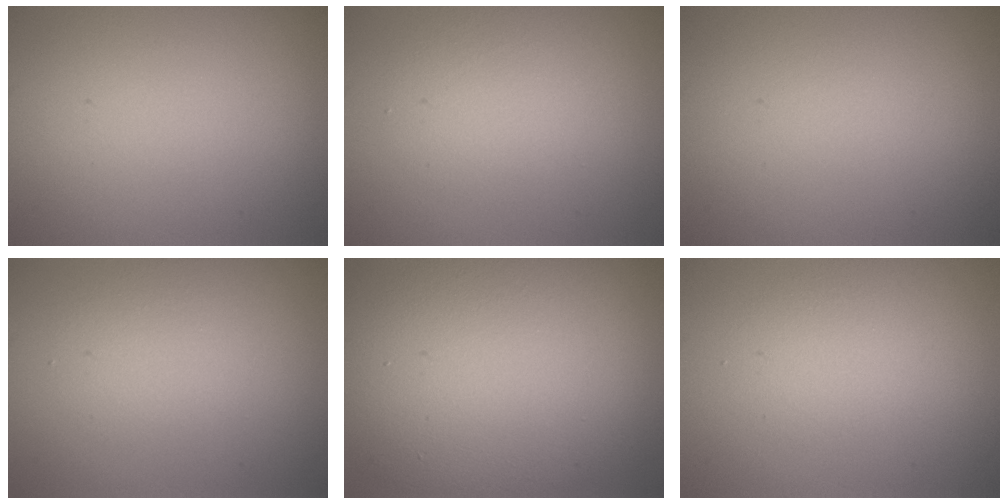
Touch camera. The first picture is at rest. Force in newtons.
{"total": 2.9, "press": 2.9, "slide": 0.2}
{"total": 0.0}
{"total": 2.5, "press": 2.5, "slide": 0.1}
{"total": 14.5, "press": 14.5, "slide": 0.9}
{"total": 2.2, "press": 2.2, "slide": 0.0}